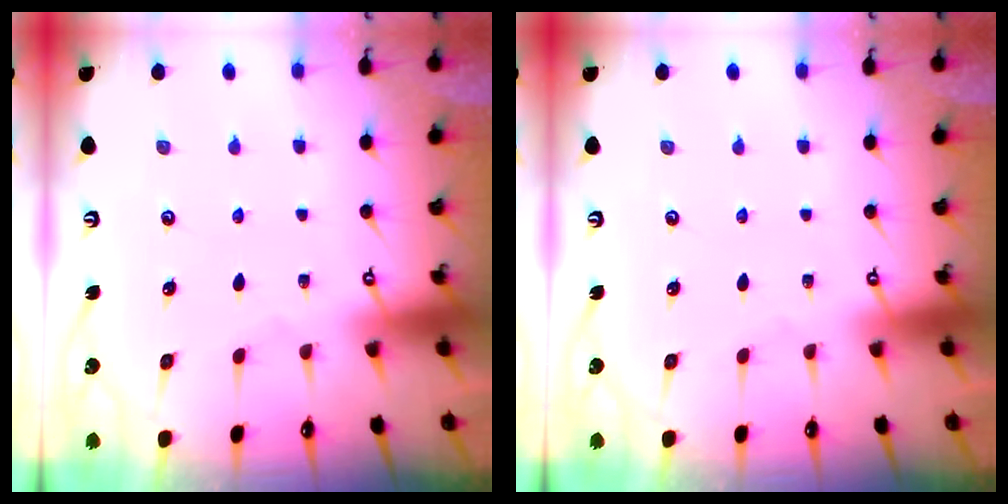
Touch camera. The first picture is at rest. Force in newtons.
{"total": 0.0}